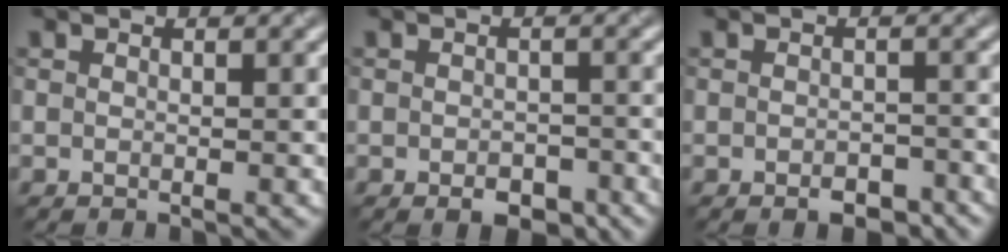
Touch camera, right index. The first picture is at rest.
{"total": 2.6, "force": [-1.4, 1.4, 1.6], "torque": [-0.023, -0.005, -0.020]}
{"total": 2.5, "force": [-1.6, 1.2, 1.4], "torque": [-0.020, -0.001, -0.021]}